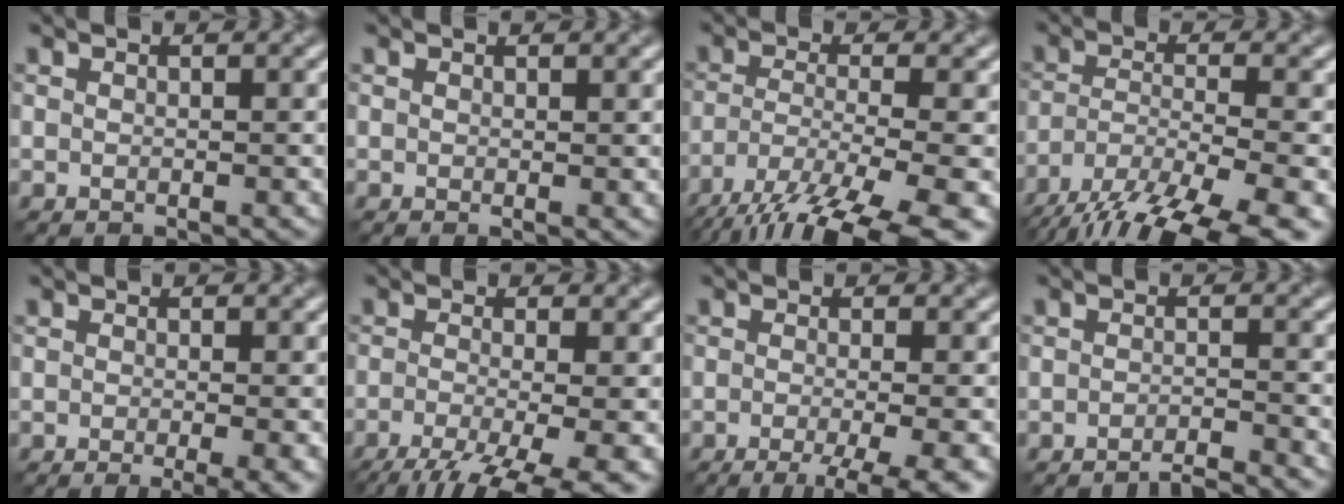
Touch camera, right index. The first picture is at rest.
{"total": 0.5, "force": [0.1, 0.1, 0.5], "torque": [-0.012, -0.005, 0.005]}
{"total": 11.7, "force": [-8.4, 3.2, 7.5], "torque": [-0.159, -0.035, -0.123]}
{"total": 13.0, "force": [-10.0, 4.0, 7.2], "torque": [-0.155, -0.042, -0.144]}
{"total": 4.5, "force": [-1.9, 1.4, 3.8], "torque": [-0.045, -0.008, -0.017]}
{"total": 9.1, "force": [-5.3, 2.6, 7.0], "torque": [-0.124, -0.029, -0.074]}
{"total": 6.7, "force": [-3.5, 1.7, 5.5], "torque": [-0.071, -0.011, -0.048]}
{"total": 2.7, "force": [-2.6, 0.0, 1.0], "torque": [-0.012, 0.001, -0.045]}